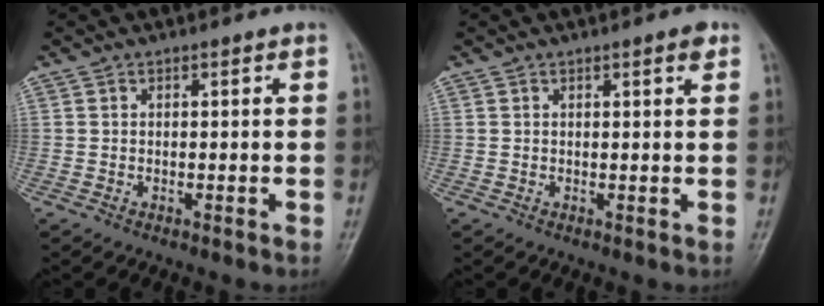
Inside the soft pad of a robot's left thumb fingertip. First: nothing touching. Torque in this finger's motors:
{"motor_torque": [-0.03, 0.00, -0.07, -0.09, 0.03]}